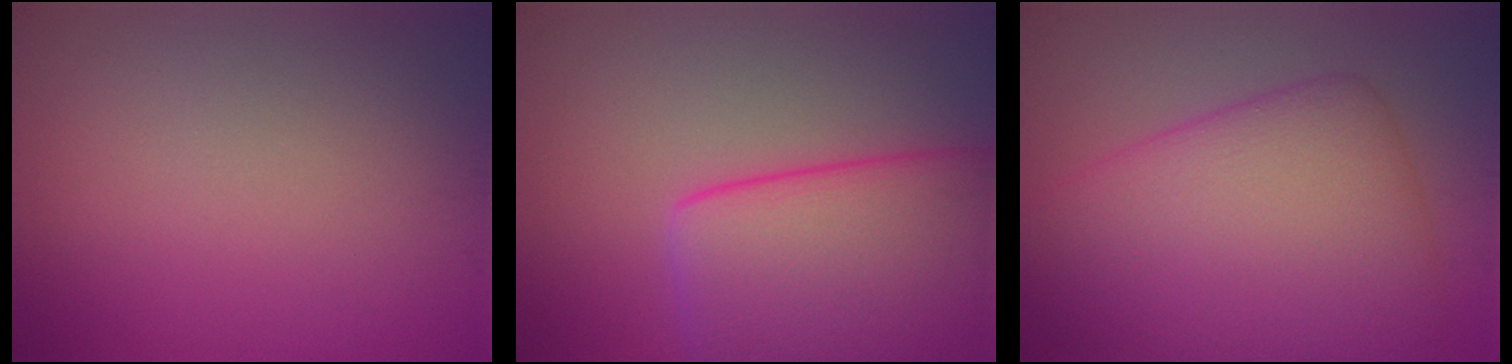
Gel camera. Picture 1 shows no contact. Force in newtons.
{"total": 10.8, "press": 10.8, "slide": 0.6}
{"total": 10.2, "press": 10.1, "slide": 0.3}